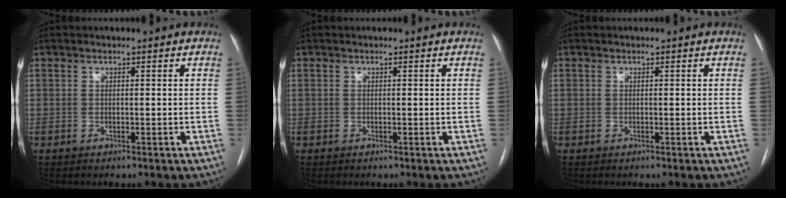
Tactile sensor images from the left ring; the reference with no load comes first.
{"total": 0.0}
{"total": 0.0}